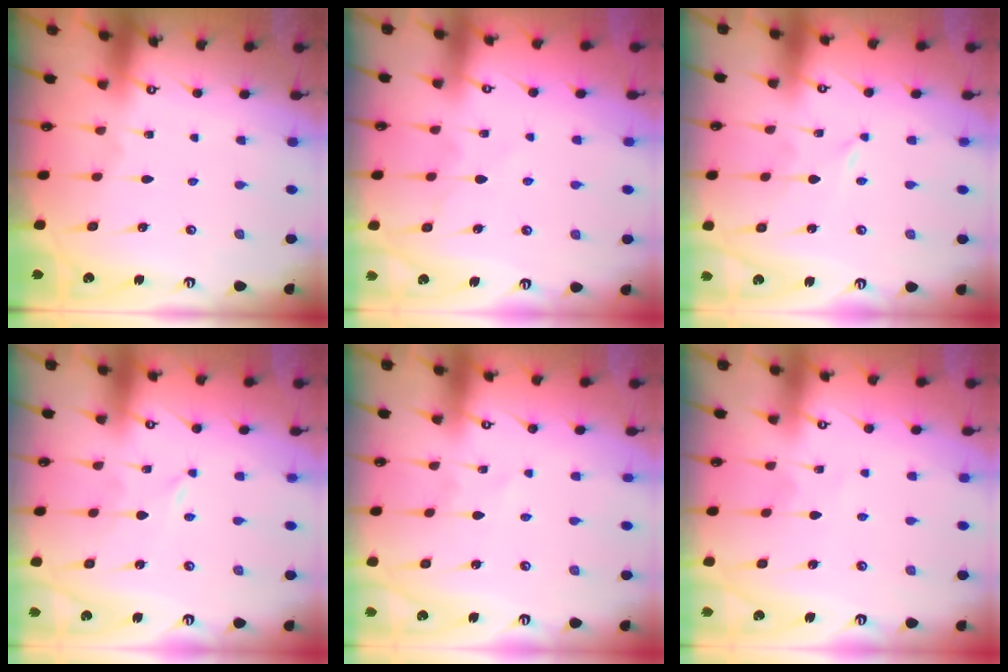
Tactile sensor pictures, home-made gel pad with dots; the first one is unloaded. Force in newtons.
{"total": 5.3, "press": 5.2, "slide": 0.5}
{"total": 0.0}
{"total": 0.0}
{"total": 1.1, "press": 1.1, "slide": 0.1}
{"total": 3.6, "press": 3.6, "slide": 0.4}